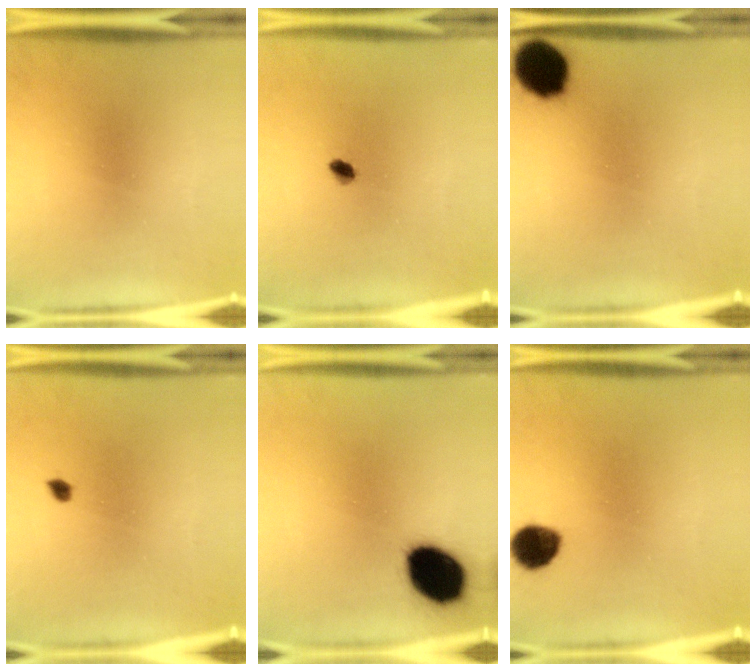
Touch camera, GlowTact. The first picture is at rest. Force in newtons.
{"total": 1.9}
{"total": 12.7}
{"total": 1.1}
{"total": 18.3}
{"total": 7.5}